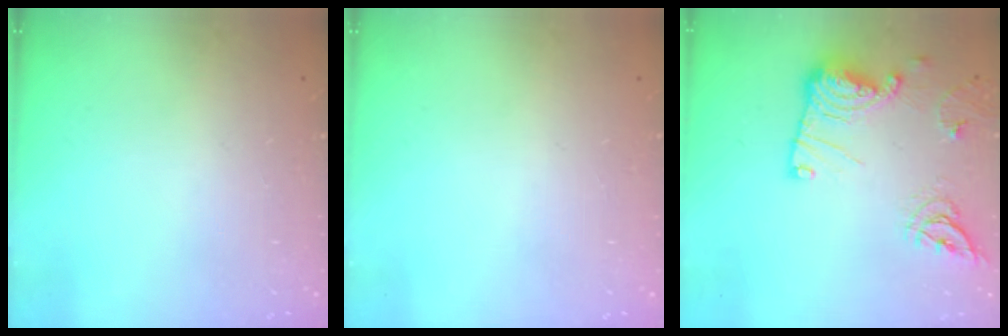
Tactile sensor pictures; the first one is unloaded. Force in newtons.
{"total": 0.0}
{"total": 17.4, "press": 17.4, "slide": 1.1}